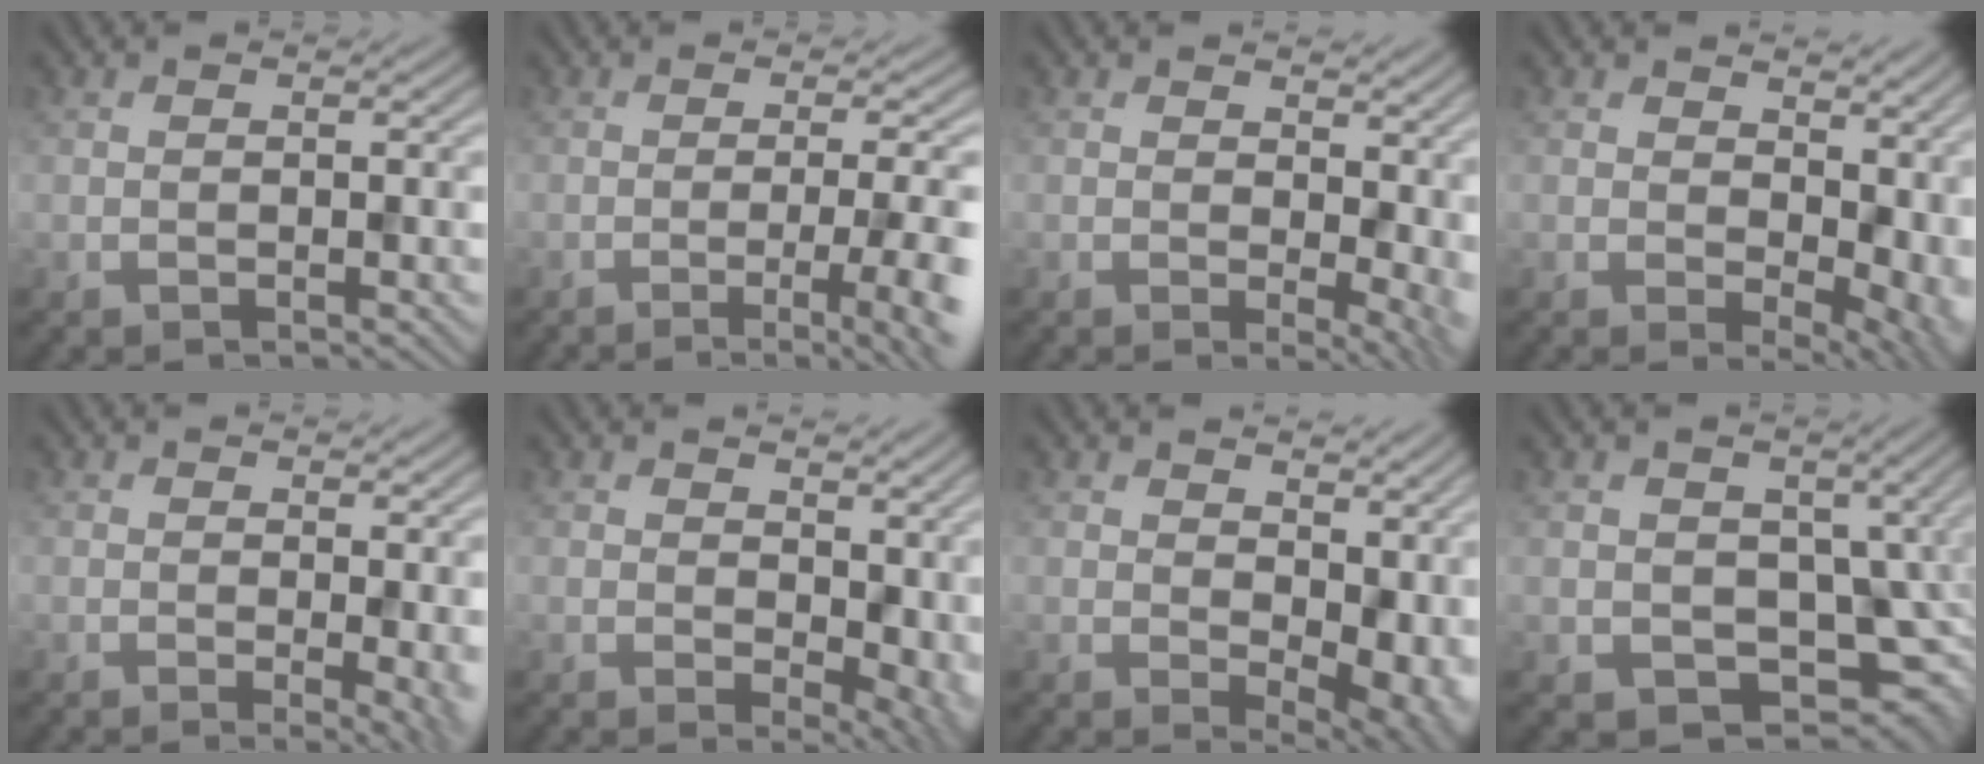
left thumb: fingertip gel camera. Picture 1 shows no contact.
{"total": 7.0, "force": [-2.1, 1.1, 6.6], "torque": [-0.083, -0.002, -0.027]}
{"total": 6.5, "force": [1.4, 3.6, 5.3], "torque": [-0.071, -0.009, 0.031]}
{"total": 9.4, "force": [2.6, 5.8, 6.9], "torque": [-0.091, -0.021, 0.064]}
{"total": 2.8, "force": [-0.1, 0.4, 2.8], "torque": [-0.031, -0.004, -0.003]}
{"total": 7.5, "force": [1.7, 4.8, 5.5], "torque": [-0.089, -0.019, 0.043]}
{"total": 9.9, "force": [2.6, 6.1, 7.3], "torque": [-0.093, -0.021, 0.066]}
{"total": 8.6, "force": [-0.8, 6.2, 5.8], "torque": [-0.094, -0.030, -0.014]}